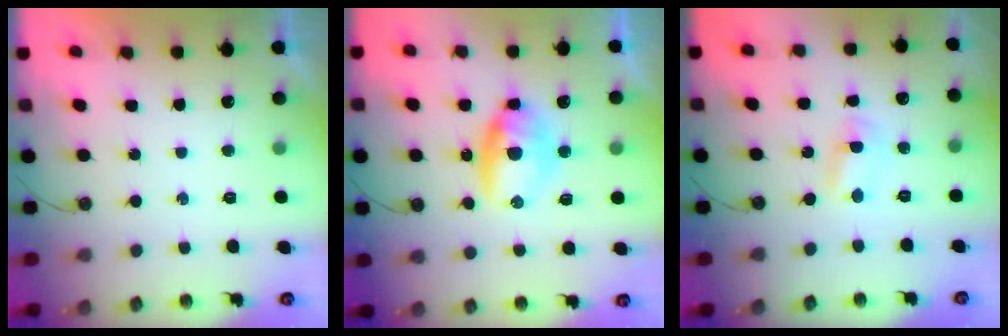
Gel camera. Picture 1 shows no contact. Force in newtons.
{"total": 9.8, "press": 9.8, "slide": 0.7}
{"total": 2.1, "press": 2.1, "slide": 0.3}